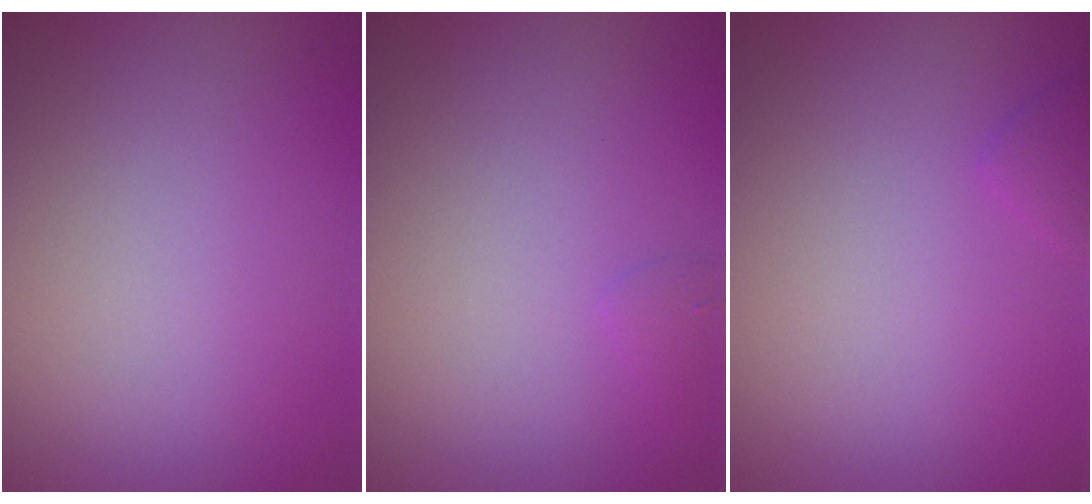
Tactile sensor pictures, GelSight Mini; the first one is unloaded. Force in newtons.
{"total": 0.6, "press": 0.6, "slide": 0.1}
{"total": 0.7, "press": 0.7, "slide": 0.1}